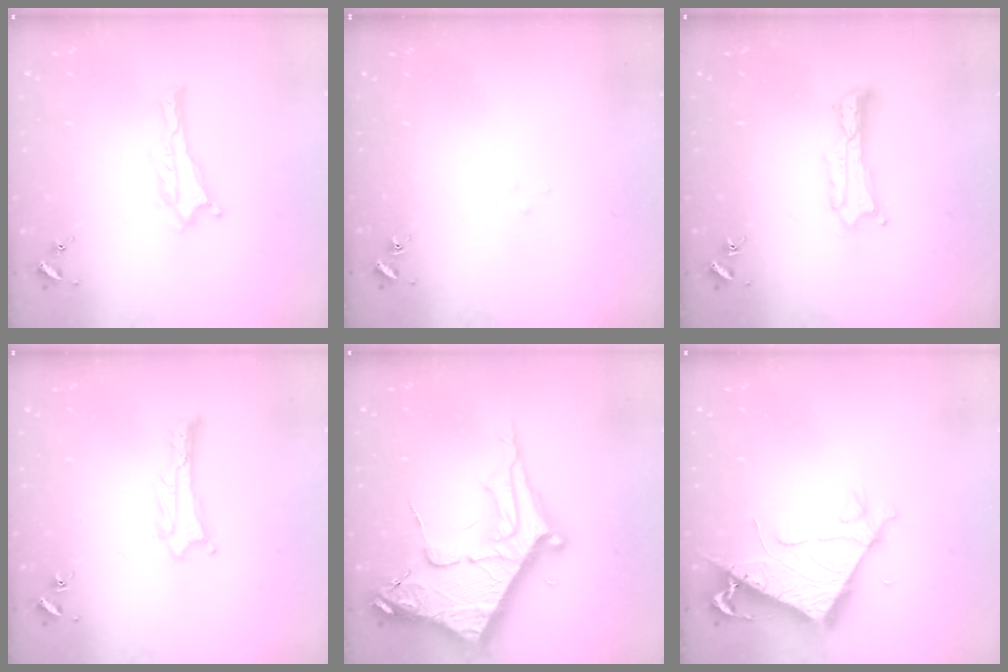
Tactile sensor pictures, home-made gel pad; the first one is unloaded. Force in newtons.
{"total": 1.8, "press": 1.8, "slide": 0.1}
{"total": 2.7, "press": 2.7, "slide": 0.3}
{"total": 1.3, "press": 1.3, "slide": 0.0}
{"total": 12.4, "press": 12.4, "slide": 1.4}
{"total": 7.4, "press": 7.4, "slide": 0.7}